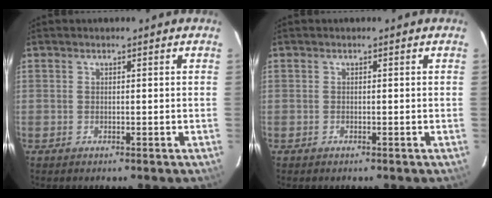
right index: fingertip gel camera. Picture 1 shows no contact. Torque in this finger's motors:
{"motor_torque": [0.03, -0.02, 0.04, 0.01]}